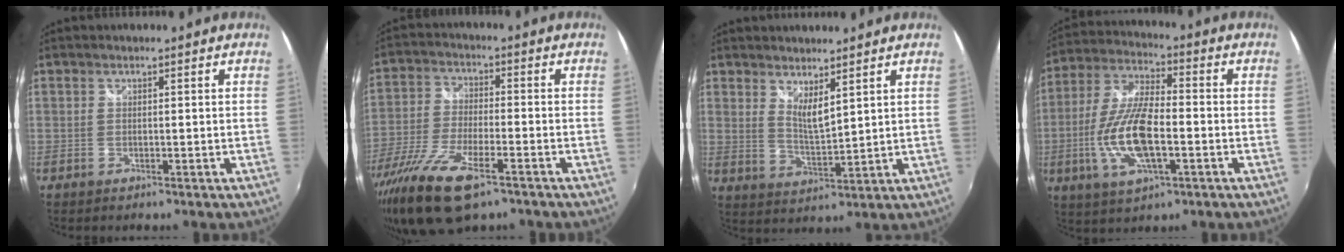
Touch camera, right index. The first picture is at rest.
{"total": 16.4, "force": [-10.1, 5.4, 11.7], "torque": [-0.249, -0.049, -0.192]}
{"total": 5.2, "force": [3.7, 1.2, 3.5], "torque": [-0.059, -0.013, 0.065]}
{"total": 14.7, "force": [-3.4, 5.3, 13.3], "torque": [-0.277, -0.004, -0.064]}